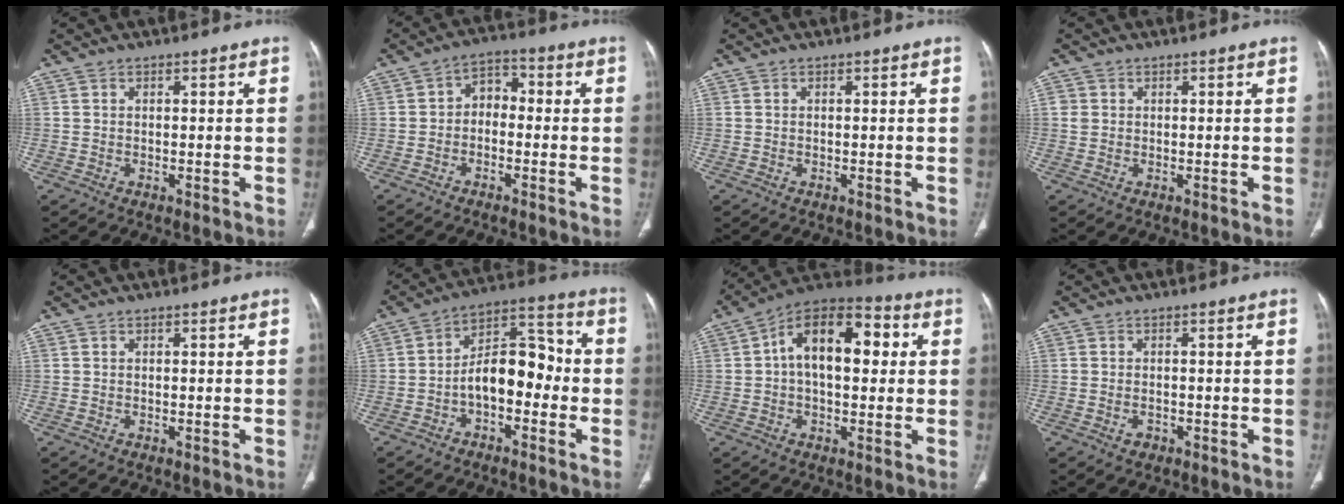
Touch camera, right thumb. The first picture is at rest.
{"total": 5.1, "force": [-1.0, 3.7, 3.4], "torque": [-0.035, 0.030, -0.031]}
{"total": 0.0}
{"total": 1.4, "force": [0.3, 1.3, 0.4], "torque": [-0.002, 0.002, 0.006]}
{"total": 0.0}
{"total": 11.5, "force": [-2.7, 6.8, 8.9], "torque": [-0.114, 0.051, -0.055]}
{"total": 16.0, "force": [2.6, 8.9, 13.0], "torque": [-0.185, 0.036, 0.034]}
{"total": 1.6, "force": [-0.7, 1.1, 0.8], "torque": [-0.013, 0.007, -0.007]}